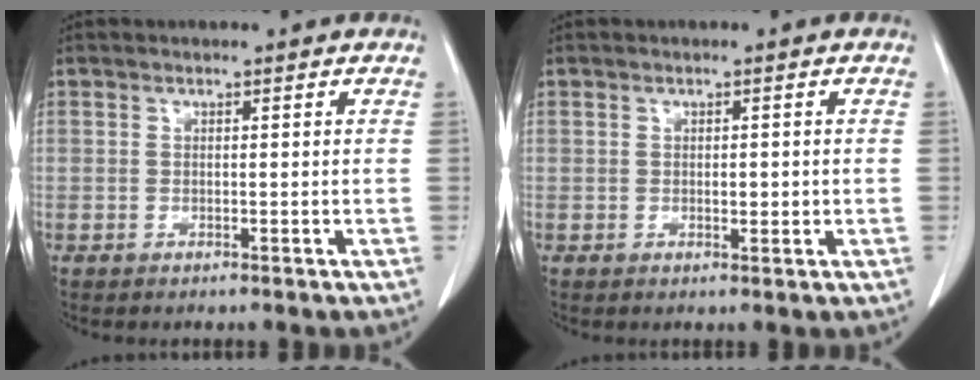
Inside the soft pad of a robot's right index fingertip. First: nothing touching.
{"total": 1.2, "force": [-0.1, 0.6, 1.1], "torque": [-0.017, 0.000, 0.002]}